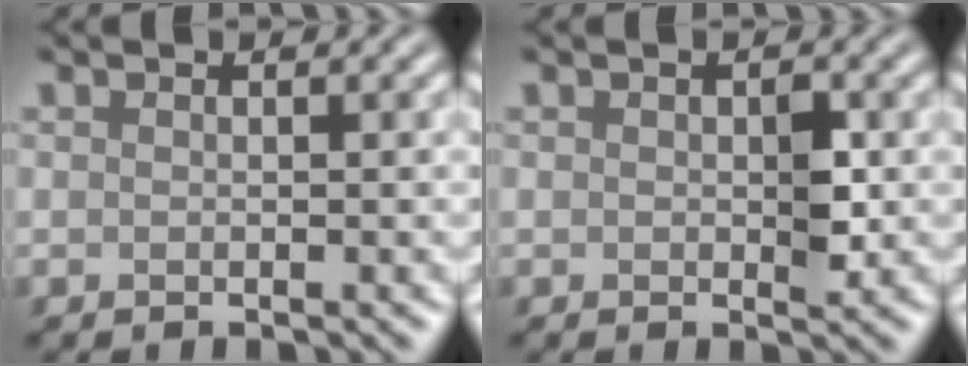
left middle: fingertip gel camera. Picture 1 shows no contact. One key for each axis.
{"total": 1.8, "fx": 0.0, "fy": 0.9, "fz": 1.5, "tx": -0.020, "ty": -0.001, "tz": 0.002}